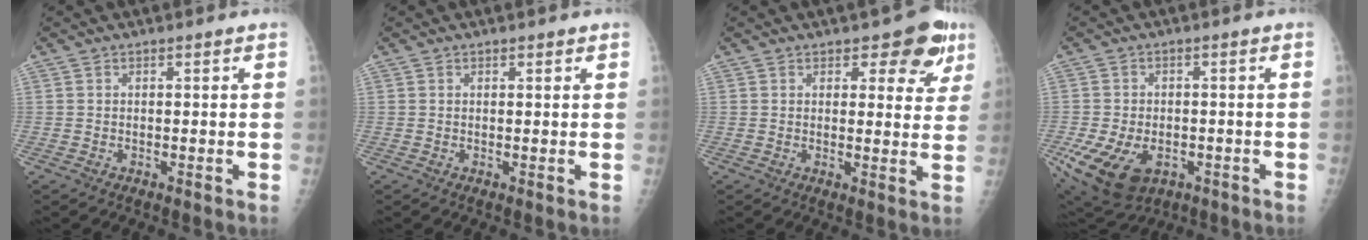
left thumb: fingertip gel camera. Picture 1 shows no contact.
{"total": 0.7, "force": [0.5, 0.3, 0.4], "torque": [-0.001, -0.002, 0.004]}
{"total": 7.4, "force": [4.4, 3.9, 4.4], "torque": [-0.010, -0.018, 0.051]}
{"total": 14.5, "force": [-5.4, 9.7, 9.3], "torque": [-0.191, 0.001, -0.074]}